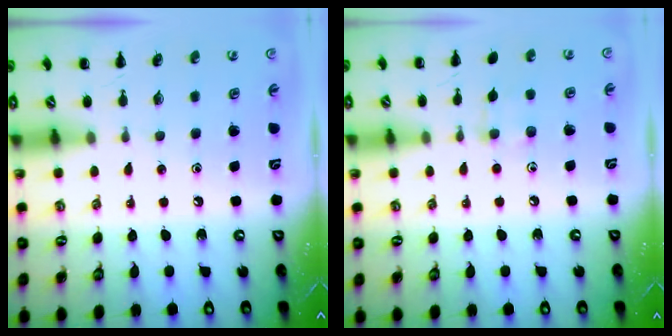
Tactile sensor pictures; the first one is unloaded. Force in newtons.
{"total": 6.4, "press": 6.2, "slide": 1.9}